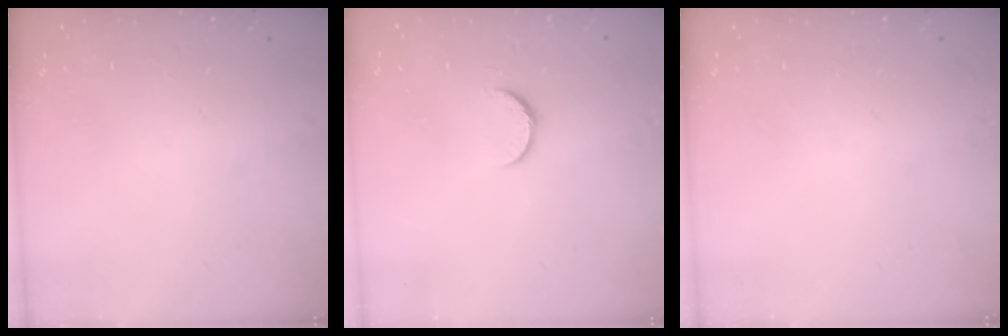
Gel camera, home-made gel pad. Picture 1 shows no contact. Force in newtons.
{"total": 5.1, "press": 5.1, "slide": 0.4}
{"total": 0.0}